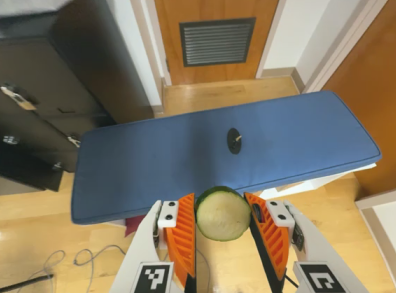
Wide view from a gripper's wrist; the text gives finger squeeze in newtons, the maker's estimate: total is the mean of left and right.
{"total": 6.5, "left": 6.7, "right": 6.3}